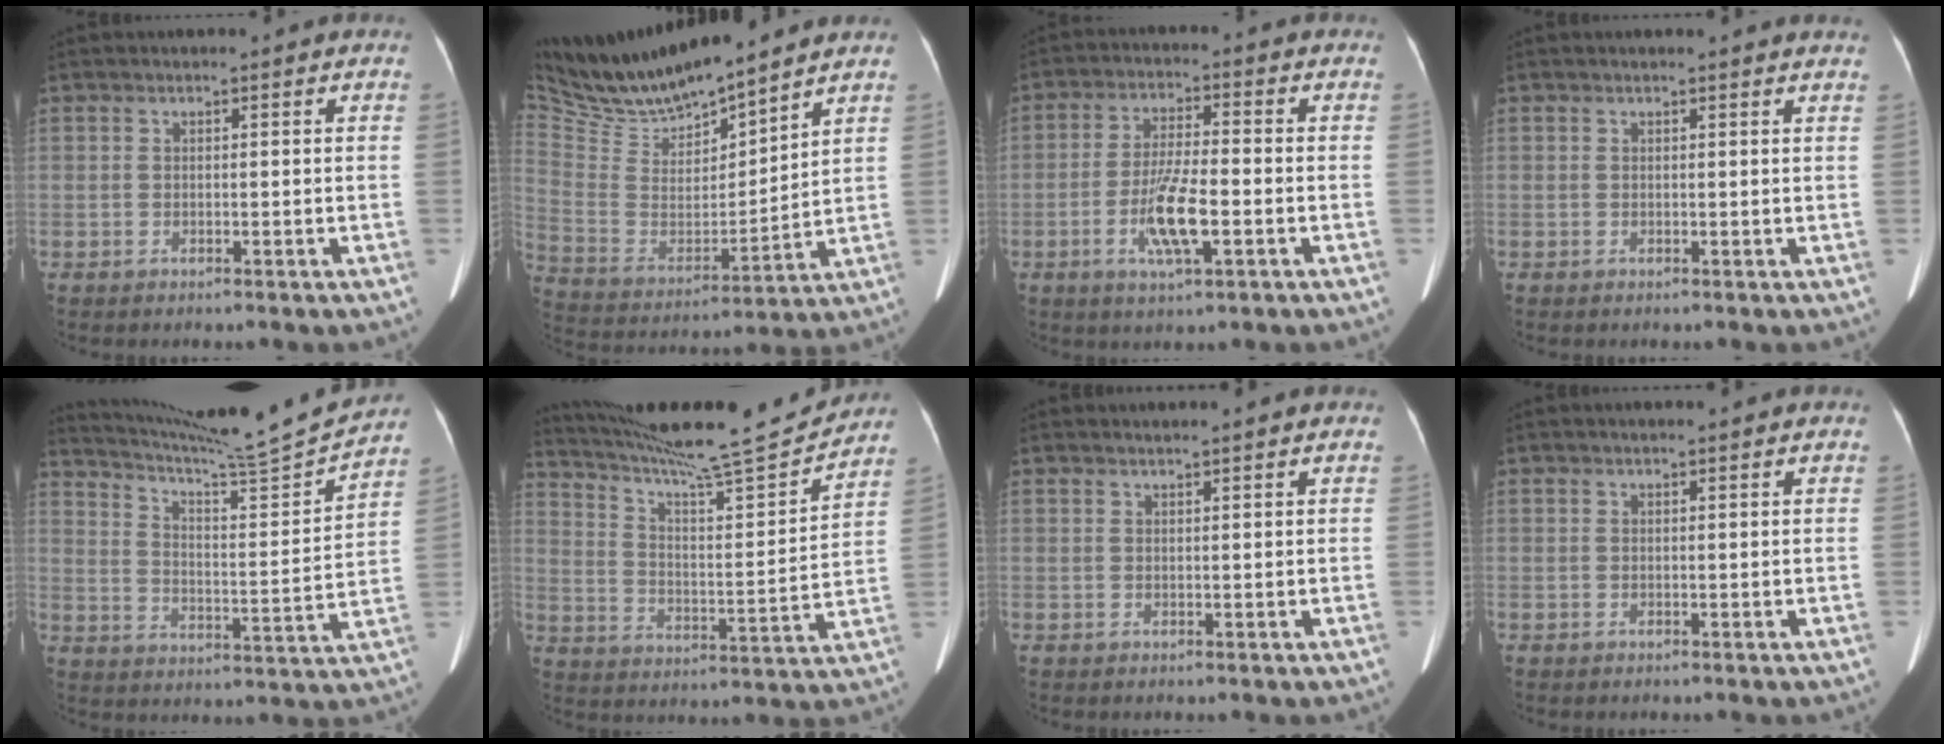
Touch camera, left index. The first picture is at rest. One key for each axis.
{"total": 12.3, "fx": 11.7, "fy": 1.7, "fz": 3.3, "tx": -0.081, "ty": 0.006, "tz": 0.235}
{"total": 8.0, "fx": -2.6, "fy": 1.4, "fz": 7.4, "tx": -0.146, "ty": -0.006, "tz": -0.049}
{"total": 4.2, "fx": 4.0, "fy": 0.4, "fz": 1.0, "tx": -0.012, "ty": 0.011, "tz": 0.027}
{"total": 18.0, "fx": 17.1, "fy": -2.4, "fz": 5.1, "tx": -0.097, "ty": -0.053, "tz": 0.250}
{"total": 19.1, "fx": 17.8, "fy": -0.4, "fz": 7.0, "tx": -0.126, "ty": -0.029, "tz": 0.271}
{"total": 2.2, "fx": 2.0, "fy": -0.3, "fz": 0.8, "tx": -0.013, "ty": 0.013, "tz": 0.030}
{"total": 1.6, "fx": 1.4, "fy": 0.0, "fz": 0.8, "tx": -0.008, "ty": 0.015, "tz": 0.019}